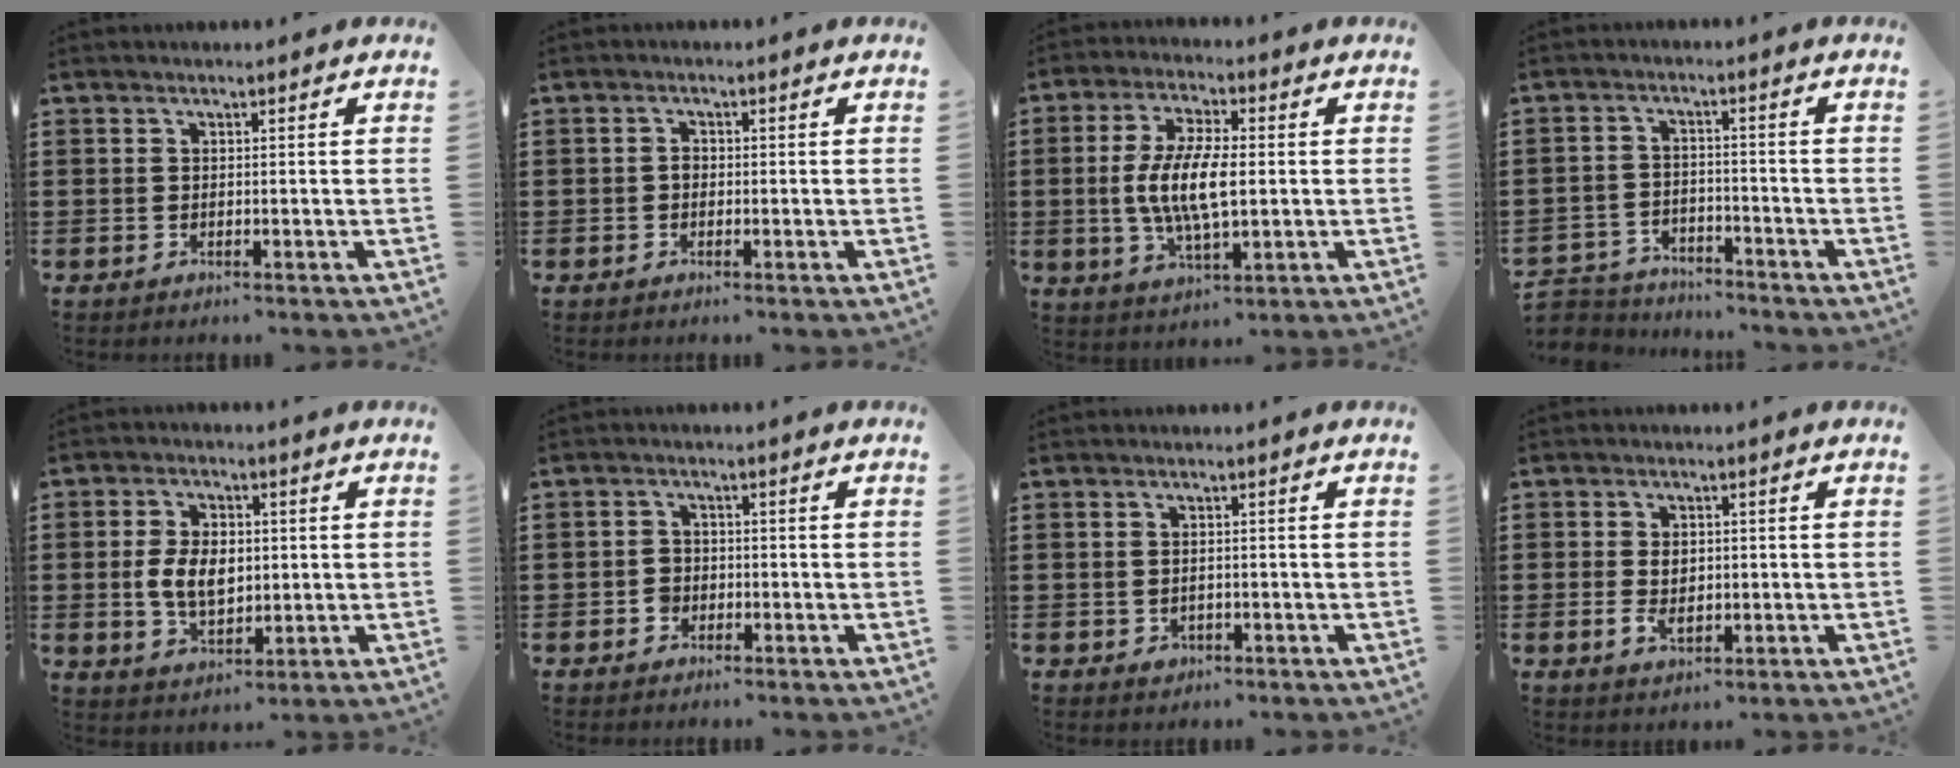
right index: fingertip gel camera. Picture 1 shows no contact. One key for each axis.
{"total": 1.2, "fx": -0.2, "fy": 0.8, "fz": 0.8, "tx": -0.017, "ty": 0.001, "tz": -0.004}
{"total": 9.4, "fx": -0.3, "fy": 3.5, "fz": 8.7, "tx": -0.189, "ty": -0.004, "tz": -0.013}
{"total": 4.1, "fx": -4.0, "fy": 0.8, "fz": -0.3, "tx": -0.011, "ty": 0.000, "tz": -0.089}
{"total": 6.7, "fx": 0.0, "fy": 4.2, "fz": 5.3, "tx": -0.110, "ty": 0.006, "tz": -0.006}
{"total": 2.2, "fx": -0.8, "fy": 1.9, "fz": 0.8, "tx": -0.019, "ty": 0.004, "tz": -0.018}
{"total": 1.3, "fx": -0.1, "fy": 0.9, "fz": 1.0, "tx": -0.022, "ty": 0.005, "tz": -0.003}
{"total": 3.2, "fx": -0.2, "fy": 2.2, "fz": 2.4, "tx": -0.040, "ty": 0.005, "tz": -0.006}